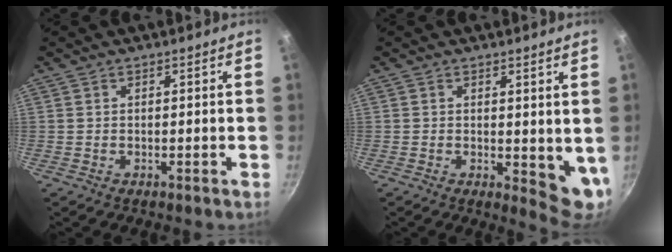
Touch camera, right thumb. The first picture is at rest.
{"total": 6.5, "force": [1.0, 3.1, 5.6], "torque": [-0.067, -0.023, 0.015]}